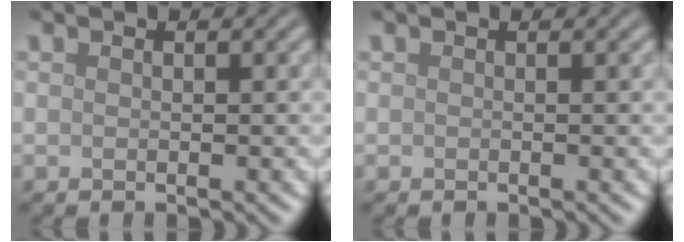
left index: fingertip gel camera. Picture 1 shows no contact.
{"total": 0.0}